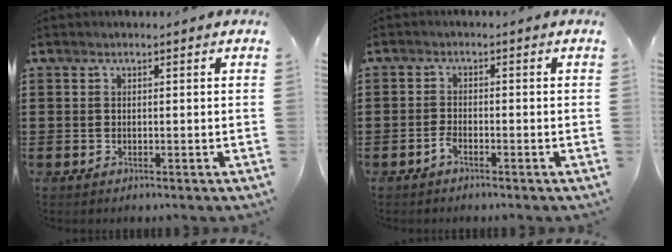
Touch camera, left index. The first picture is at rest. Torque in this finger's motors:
{"motor_torque": [0.09, 0.09, 0.06, 0.03]}